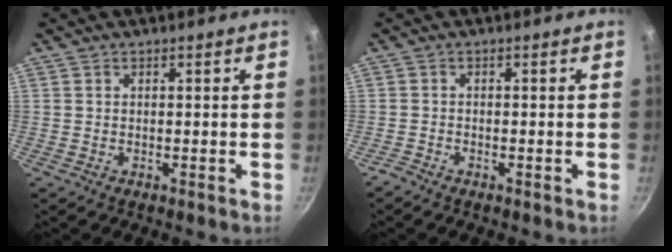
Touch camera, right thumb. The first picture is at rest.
{"total": 1.1, "force": [-1.0, 0.2, 0.4], "torque": [-0.023, 0.010, -0.022]}